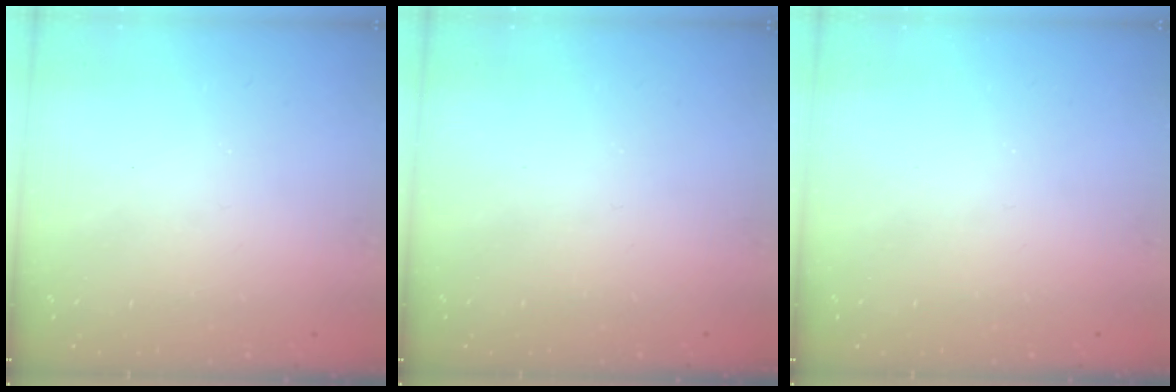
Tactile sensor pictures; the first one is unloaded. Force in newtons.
{"total": 0.0}
{"total": 0.0}